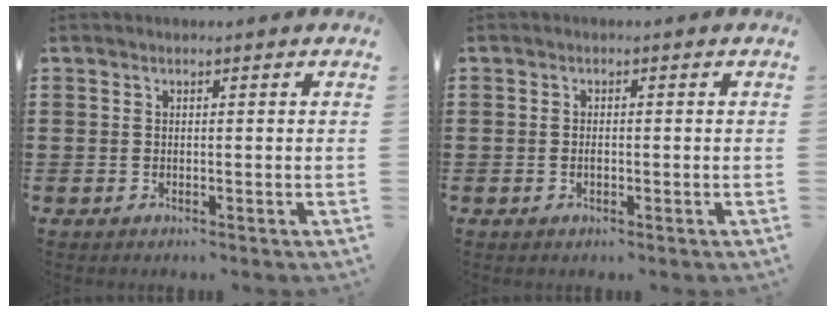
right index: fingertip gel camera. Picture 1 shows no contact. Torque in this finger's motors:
{"motor_torque": [0.00, 2.14, -0.05, -0.01]}